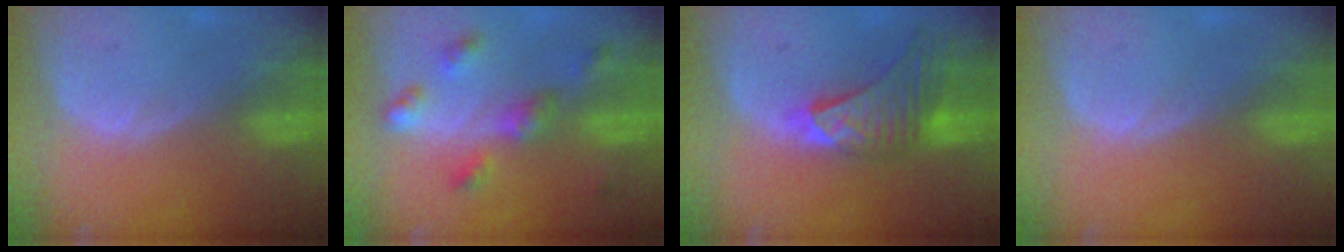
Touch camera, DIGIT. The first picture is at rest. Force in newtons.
{"total": 6.0, "press": 5.8, "slide": 1.7}
{"total": 9.0, "press": 8.4, "slide": 3.2}
{"total": 0.0}